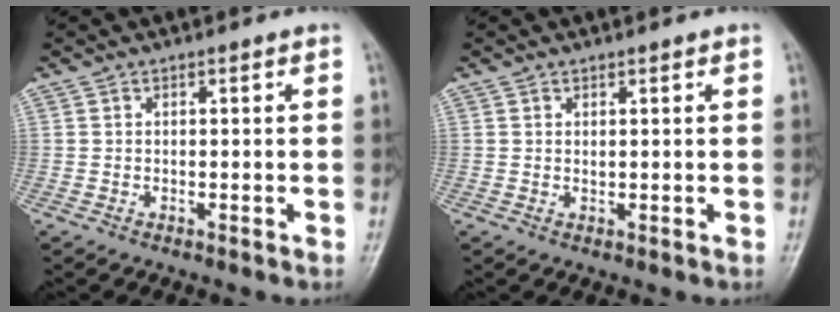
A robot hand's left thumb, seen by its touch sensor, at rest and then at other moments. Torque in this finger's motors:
{"motor_torque": [-0.04, -0.03, 0.02, -0.05, 0.01]}